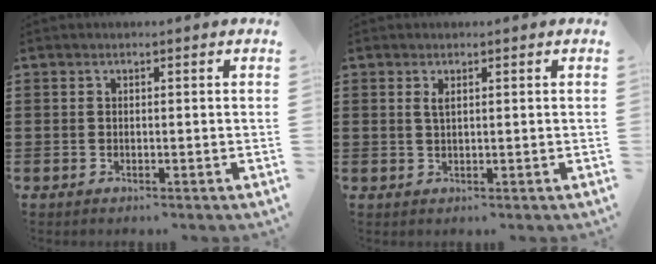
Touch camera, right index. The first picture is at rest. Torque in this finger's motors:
{"motor_torque": [0.05, -0.03, 0.02, 0.05]}